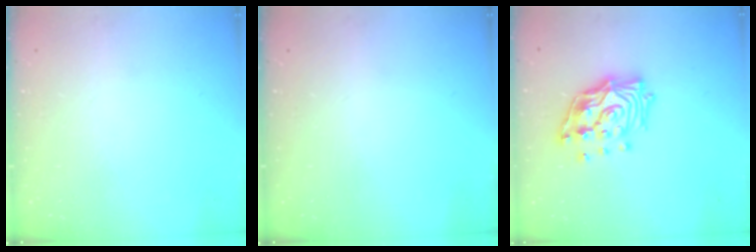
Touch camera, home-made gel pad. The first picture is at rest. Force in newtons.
{"total": 0.0}
{"total": 17.0, "press": 16.9, "slide": 2.0}